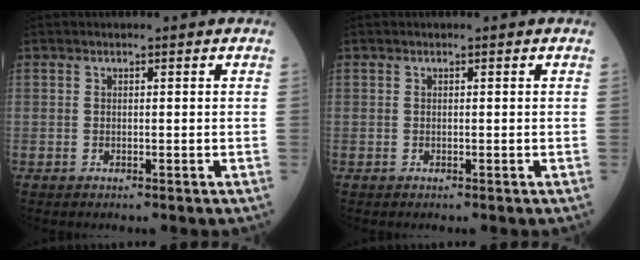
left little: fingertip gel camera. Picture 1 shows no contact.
{"total": 0.0}